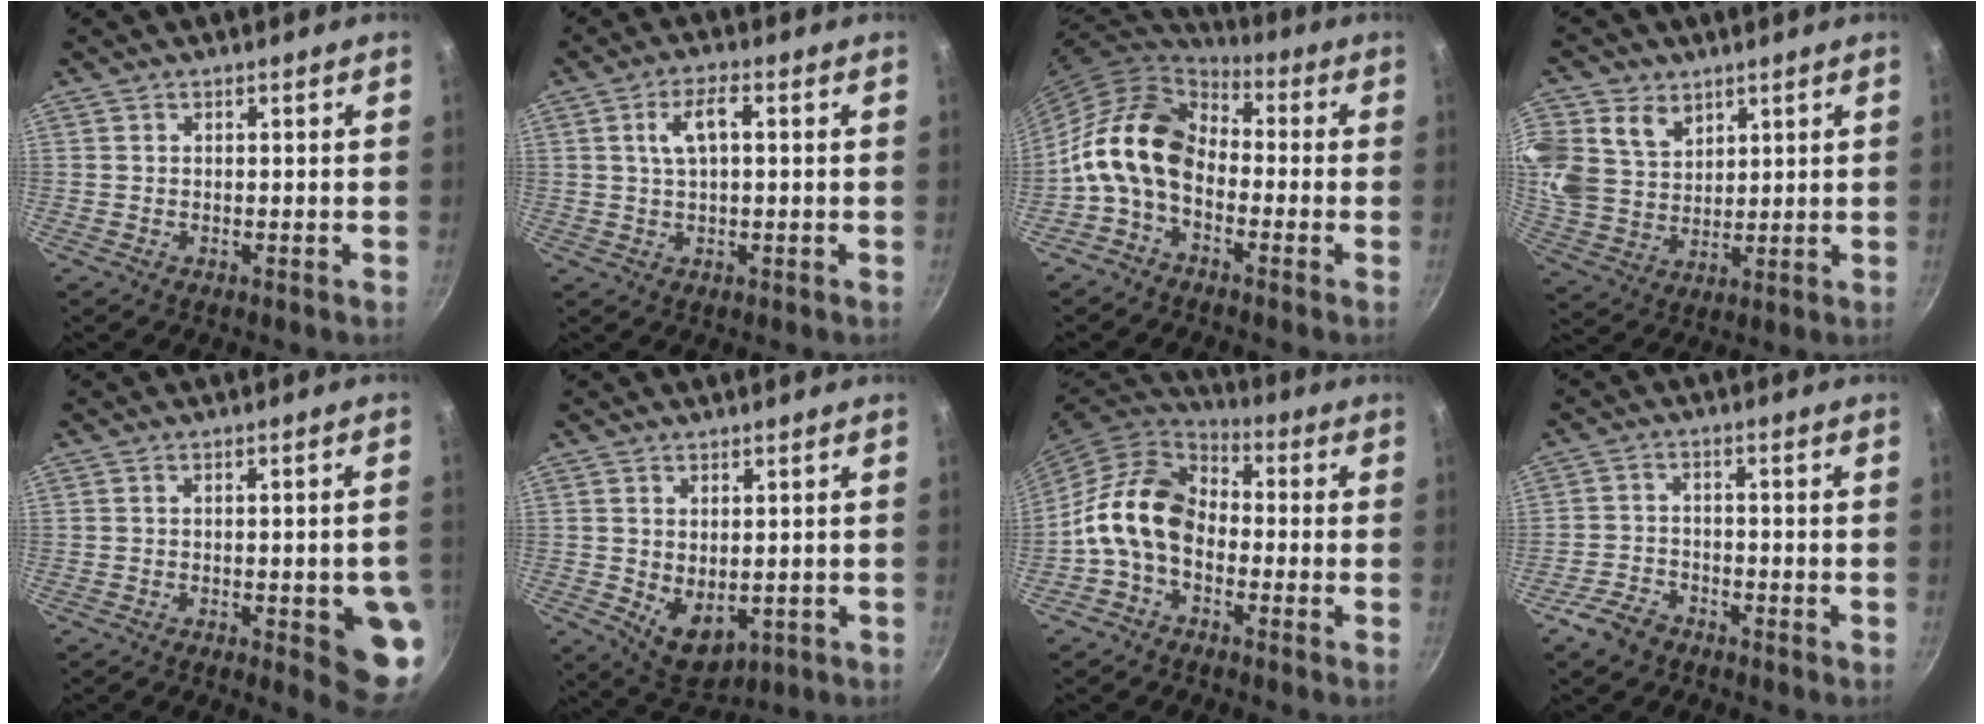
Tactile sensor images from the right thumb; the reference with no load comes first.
{"total": 5.7, "force": [1.1, 2.4, 5.0], "torque": [-0.095, 0.015, 0.021]}
{"total": 14.3, "force": [-2.6, 9.8, 10.1], "torque": [-0.167, 0.048, -0.074]}
{"total": 16.6, "force": [7.1, 12.9, 7.8], "torque": [-0.183, 0.000, 0.148]}
{"total": 9.3, "force": [-2.4, 2.7, 8.6], "torque": [-0.075, 0.009, -0.025]}
{"total": 7.1, "force": [-0.4, 4.8, 5.3], "torque": [-0.072, -0.019, 0.013]}
{"total": 13.3, "force": [-2.2, 9.5, 9.1], "torque": [-0.141, 0.039, -0.065]}
{"total": 5.4, "force": [-3.8, 3.0, 2.3], "torque": [-0.042, 0.034, -0.072]}